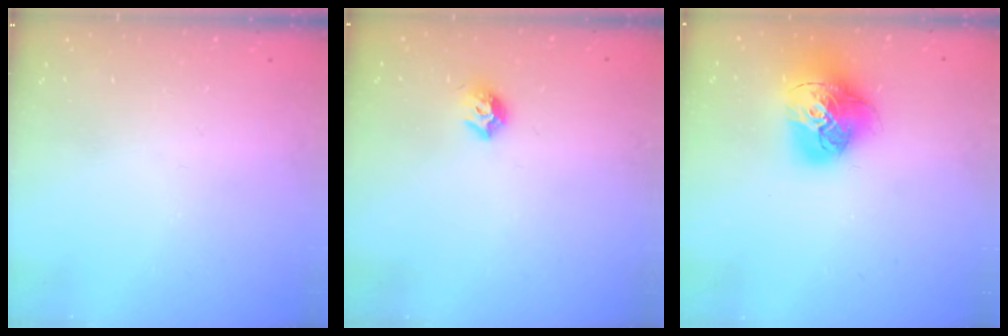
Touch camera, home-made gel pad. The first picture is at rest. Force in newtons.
{"total": 7.9, "press": 7.9, "slide": 0.7}
{"total": 17.5, "press": 17.4, "slide": 2.0}